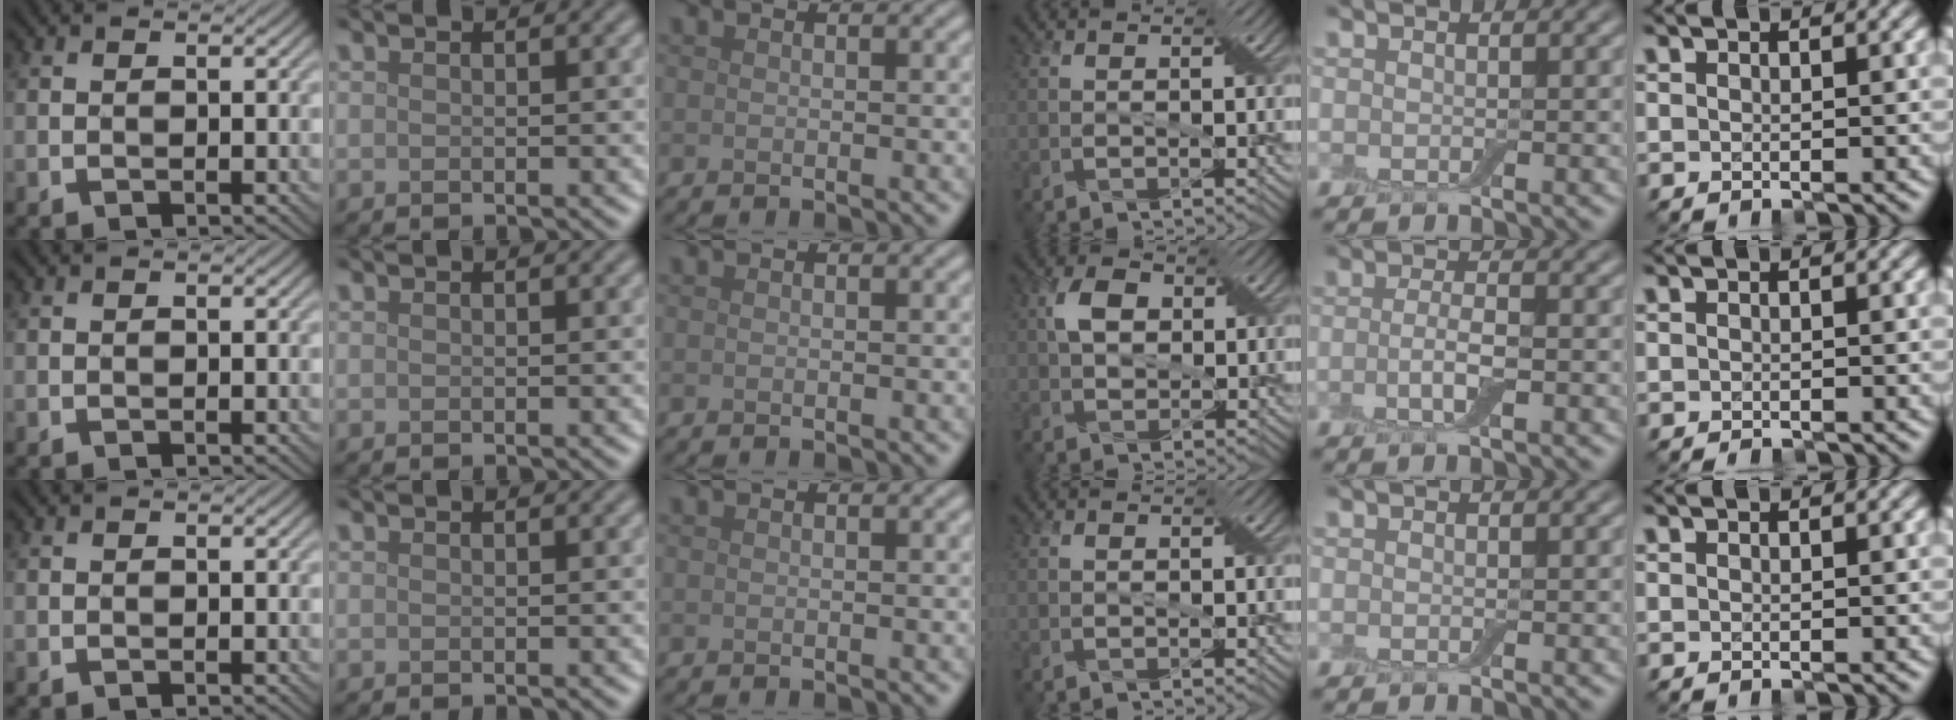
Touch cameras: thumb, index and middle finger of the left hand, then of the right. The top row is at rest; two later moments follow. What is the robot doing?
{"motion": "fold", "object": "apron"}